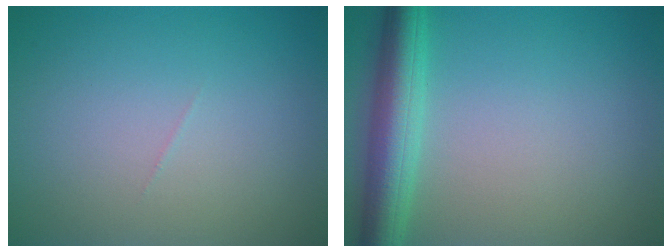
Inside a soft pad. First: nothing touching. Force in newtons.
{"total": 5.2, "press": 5.2, "slide": 0.2}